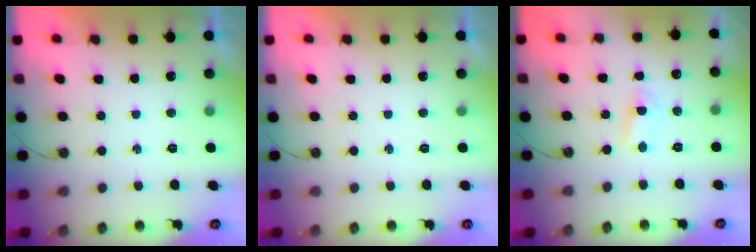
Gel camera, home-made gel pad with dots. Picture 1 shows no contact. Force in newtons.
{"total": 0.0}
{"total": 1.0, "press": 0.9, "slide": 0.6}